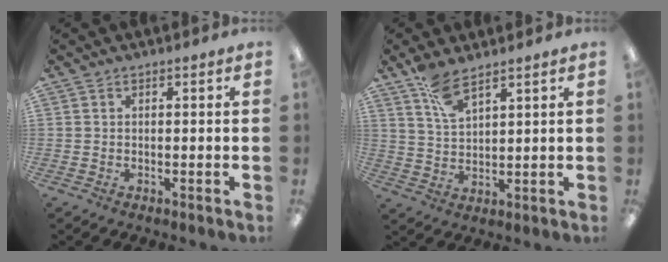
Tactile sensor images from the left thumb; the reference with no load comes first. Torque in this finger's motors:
{"motor_torque": [0.53, -0.11, 0.64, -0.73, 0.08]}